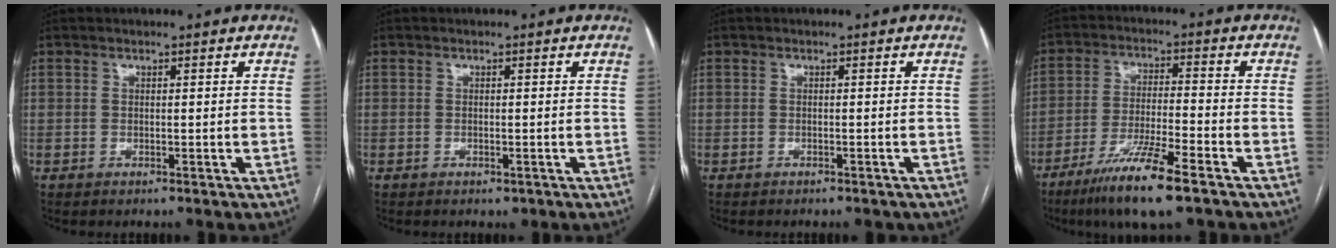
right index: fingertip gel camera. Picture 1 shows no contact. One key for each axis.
{"total": 0.9, "fx": -0.5, "fy": 0.6, "fz": 0.4, "tx": -0.006, "ty": 0.001, "tz": -0.002}
{"total": 2.9, "fx": -2.4, "fy": 1.2, "fz": 1.1, "tx": -0.011, "ty": -0.003, "tz": -0.025}
{"total": 11.1, "fx": -7.3, "fy": 0.4, "fz": 8.4, "tx": -0.163, "ty": -0.029, "tz": -0.131}